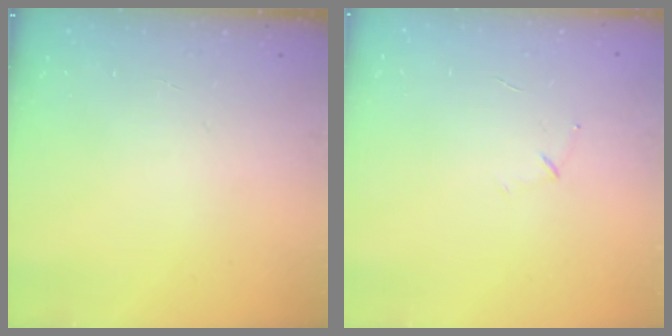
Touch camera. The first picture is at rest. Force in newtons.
{"total": 3.8, "press": 3.7, "slide": 1.0}